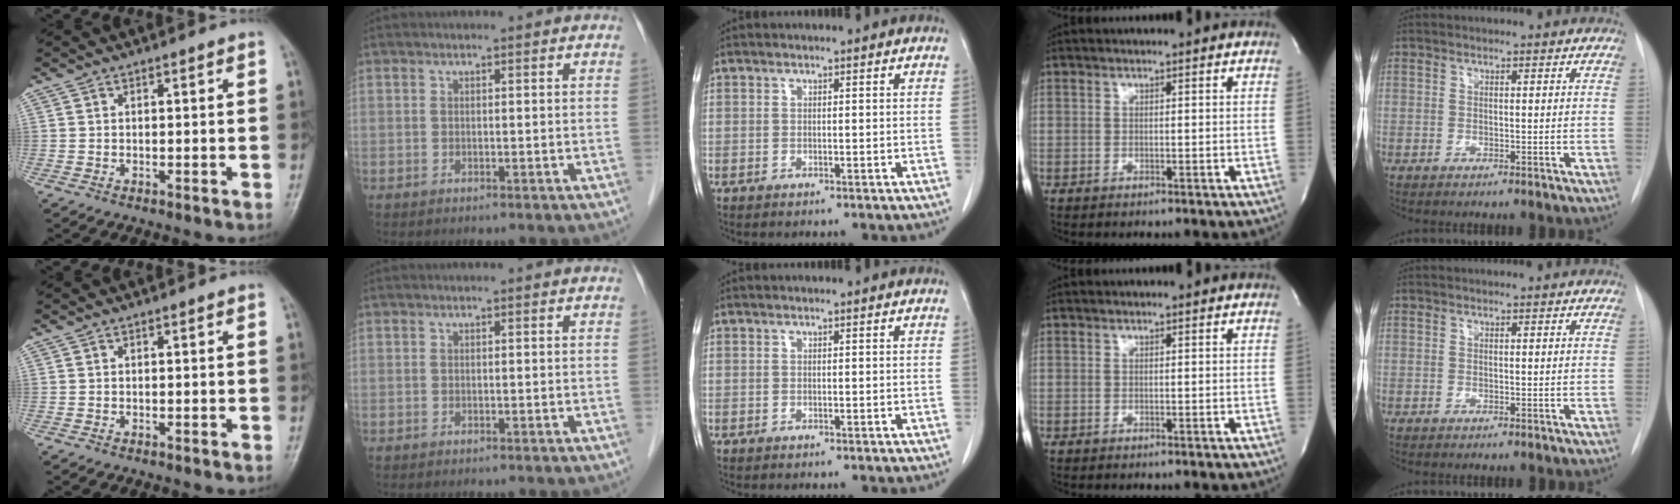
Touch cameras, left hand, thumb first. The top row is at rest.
{}